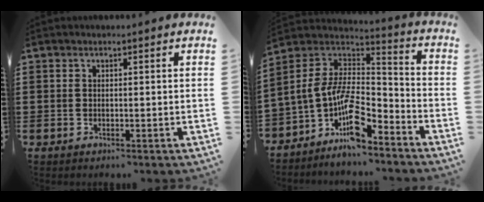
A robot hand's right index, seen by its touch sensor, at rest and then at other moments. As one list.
[{"total": 10.0, "force": [-5.6, 4.4, 7.0], "torque": [-0.156, -0.008, -0.114]}]